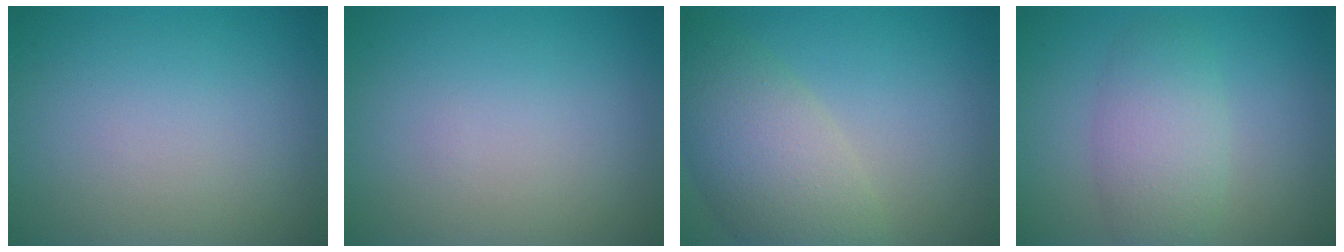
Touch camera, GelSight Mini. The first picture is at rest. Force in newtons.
{"total": 0.0}
{"total": 6.5, "press": 6.4, "slide": 0.4}
{"total": 4.0, "press": 4.0, "slide": 0.1}